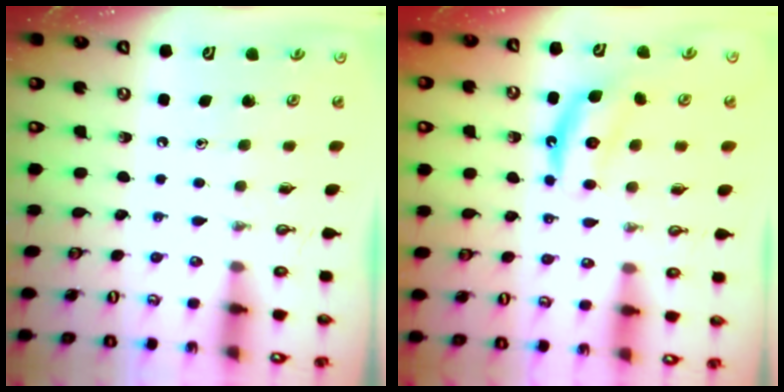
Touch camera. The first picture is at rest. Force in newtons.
{"total": 5.9, "press": 5.8, "slide": 0.7}